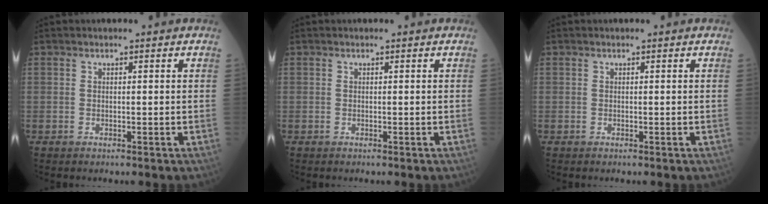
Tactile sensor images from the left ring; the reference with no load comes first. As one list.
[{"total": 0.0}, {"total": 0.0}]